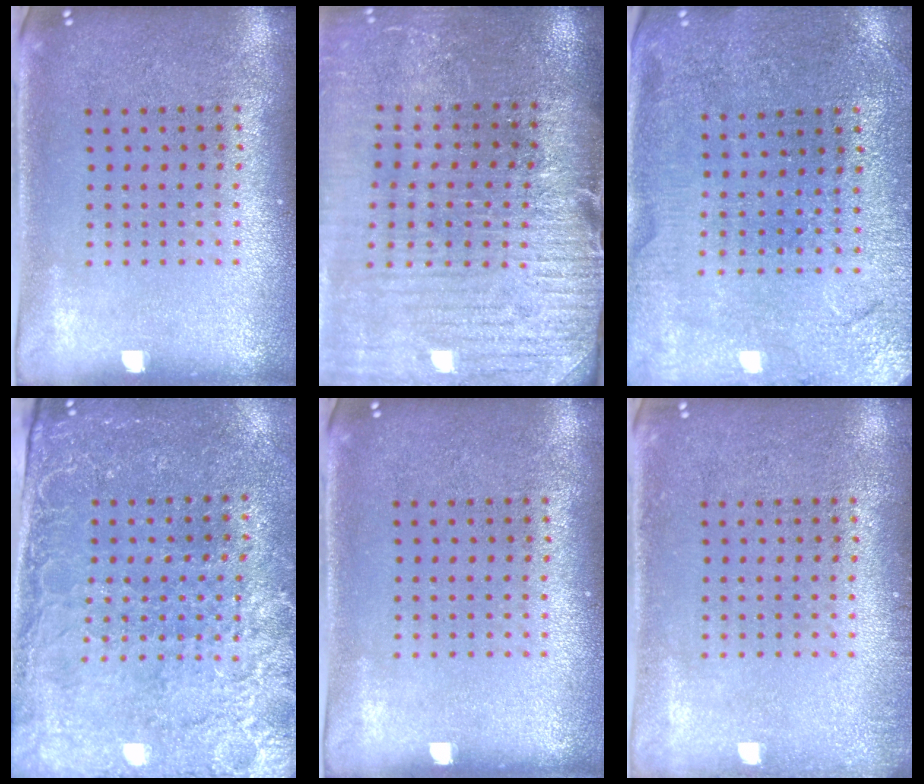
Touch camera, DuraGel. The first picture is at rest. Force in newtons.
{"total": 3.5, "press": 3.1, "slide": 1.6}
{"total": 0.7, "press": 0.7, "slide": 0.1}
{"total": 3.0, "press": 2.8, "slide": 1.1}
{"total": 0.0}
{"total": 0.8, "press": 0.8, "slide": 0.0}